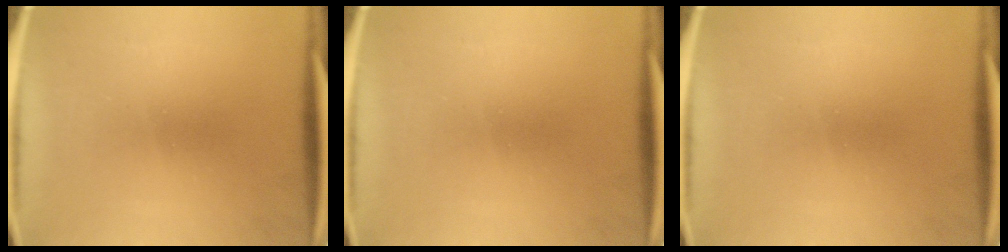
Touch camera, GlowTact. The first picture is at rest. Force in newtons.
{"total": 0.0}
{"total": 0.0}